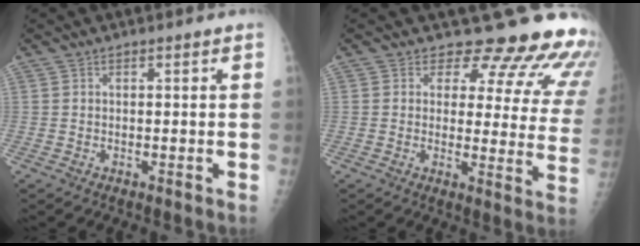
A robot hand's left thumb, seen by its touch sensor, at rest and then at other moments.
{"total": 17.5, "force": [15.6, 6.3, 4.9], "torque": [-0.013, -0.124, 0.159]}